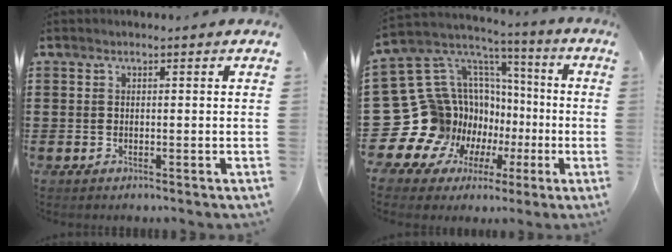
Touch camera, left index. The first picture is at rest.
{"total": 18.1, "force": [-1.8, 16.3, 7.5], "torque": [-0.205, -0.046, 0.028]}